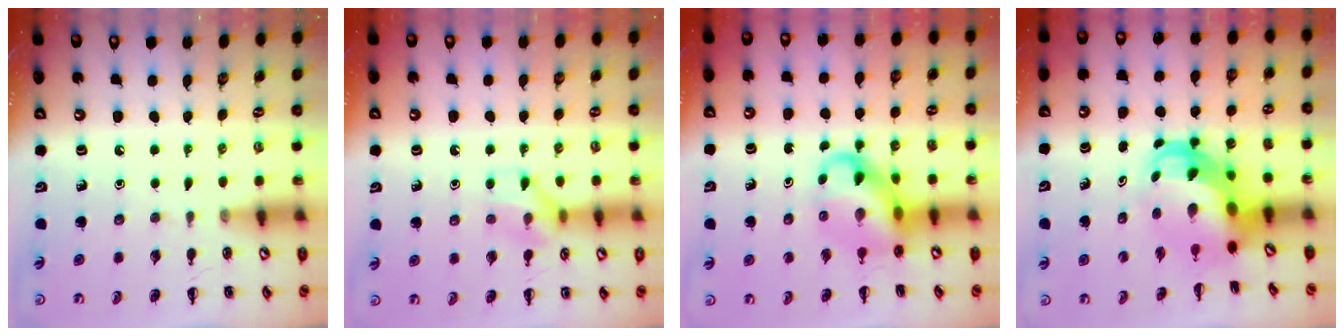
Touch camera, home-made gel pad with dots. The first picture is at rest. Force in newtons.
{"total": 8.3, "press": 8.3, "slide": 0.8}
{"total": 9.2, "press": 8.8, "slide": 2.7}
{"total": 6.5, "press": 6.3, "slide": 1.8}